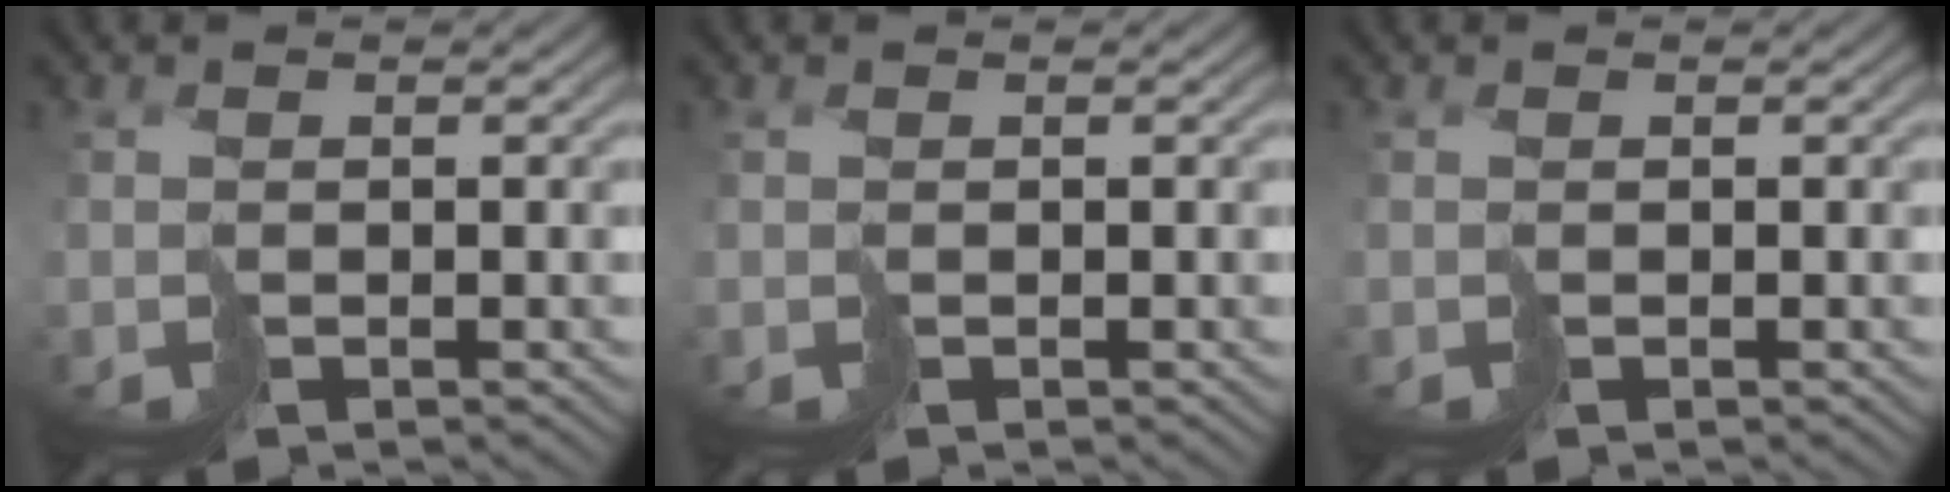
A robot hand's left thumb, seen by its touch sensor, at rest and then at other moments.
{"total": 0.0}
{"total": 0.0}